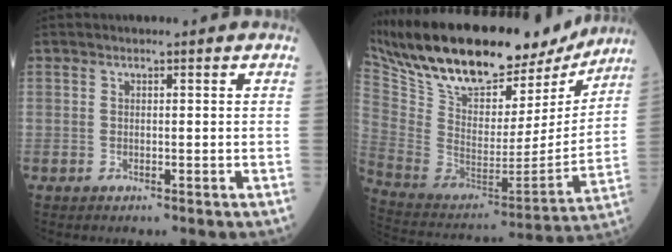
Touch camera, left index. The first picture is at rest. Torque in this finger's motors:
{"motor_torque": [0.47, -0.85, 0.44, 0.20]}